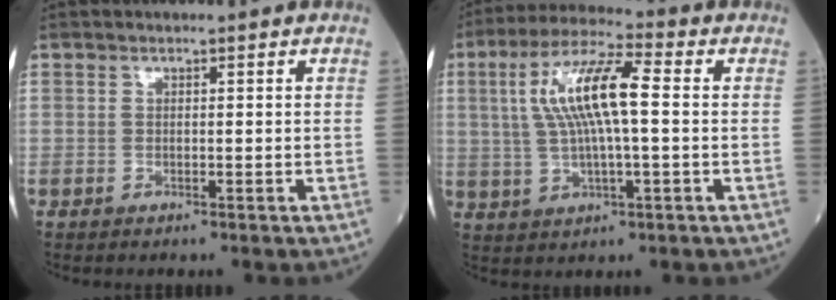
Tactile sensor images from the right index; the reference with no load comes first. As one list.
[{"total": 11.6, "force": [1.5, 1.9, 11.3], "torque": [-0.226, 0.020, 0.027]}]